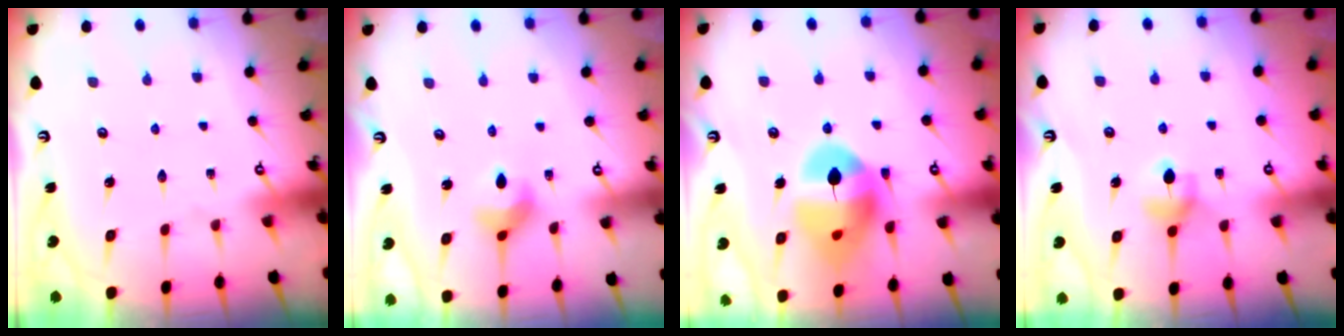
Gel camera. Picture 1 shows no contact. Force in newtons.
{"total": 6.8, "press": 6.8, "slide": 0.5}
{"total": 13.9, "press": 13.8, "slide": 1.5}
{"total": 5.6, "press": 5.6, "slide": 0.5}